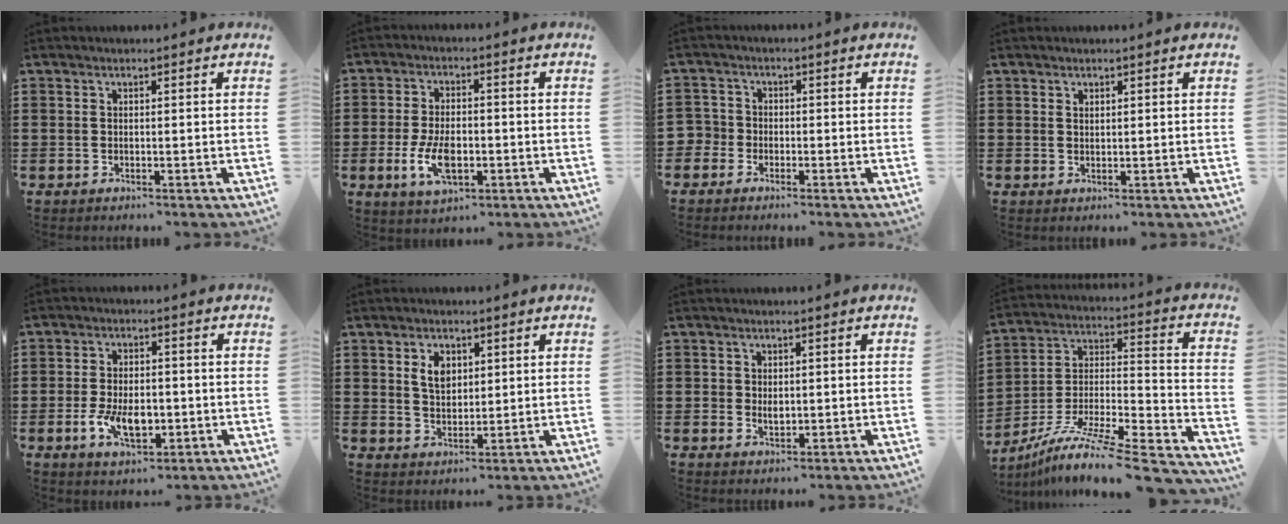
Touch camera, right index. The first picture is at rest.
{"total": 7.0, "force": [-1.9, 3.7, 5.7], "torque": [-0.121, -0.003, -0.040]}
{"total": 2.5, "force": [-1.8, 1.8, -0.1], "torque": [-0.018, -0.001, -0.044]}
{"total": 0.9, "force": [0.7, 0.5, 0.2], "torque": [-0.005, 0.002, 0.014]}
{"total": 6.5, "force": [-1.6, 3.8, 5.1], "torque": [-0.091, 0.003, -0.028]}
{"total": 4.2, "force": [1.6, 2.8, 2.7], "torque": [-0.055, 0.009, 0.026]}
{"total": 2.0, "force": [0.1, 1.6, 1.3], "torque": [-0.028, 0.009, 0.000]}
{"total": 10.8, "force": [-8.3, 1.1, 6.8], "torque": [-0.120, -0.002, -0.160]}